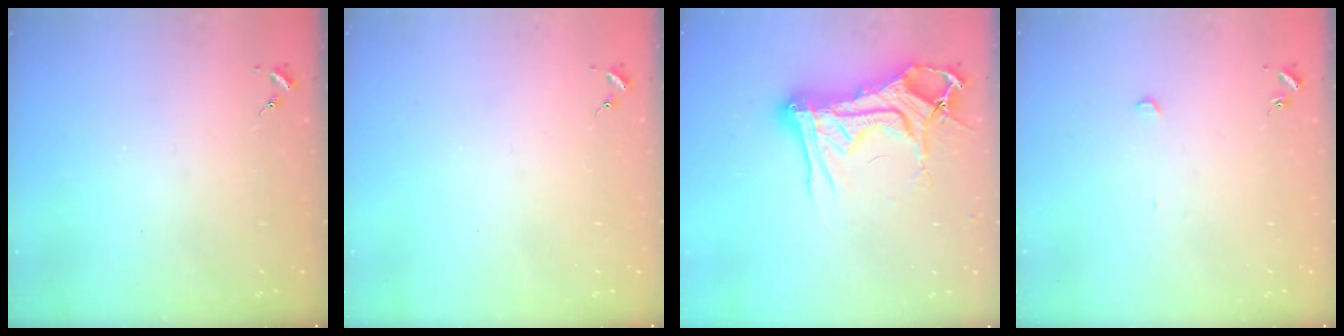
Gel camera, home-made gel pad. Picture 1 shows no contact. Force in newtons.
{"total": 0.0}
{"total": 23.0, "press": 22.9, "slide": 2.5}
{"total": 2.2, "press": 2.2, "slide": 0.2}